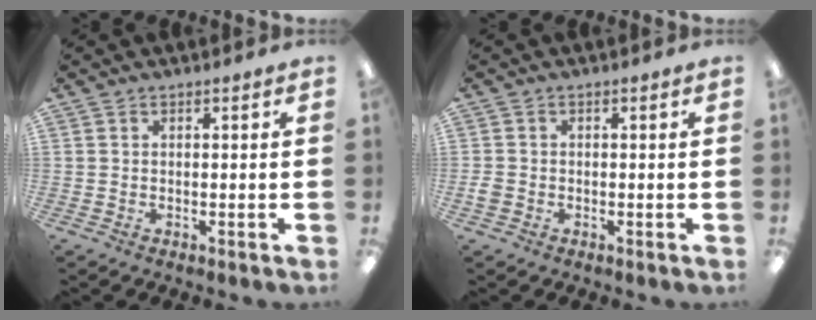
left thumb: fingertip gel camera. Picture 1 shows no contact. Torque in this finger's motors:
{"motor_torque": [-0.21, 0.19, 0.15, -0.22, 0.01]}